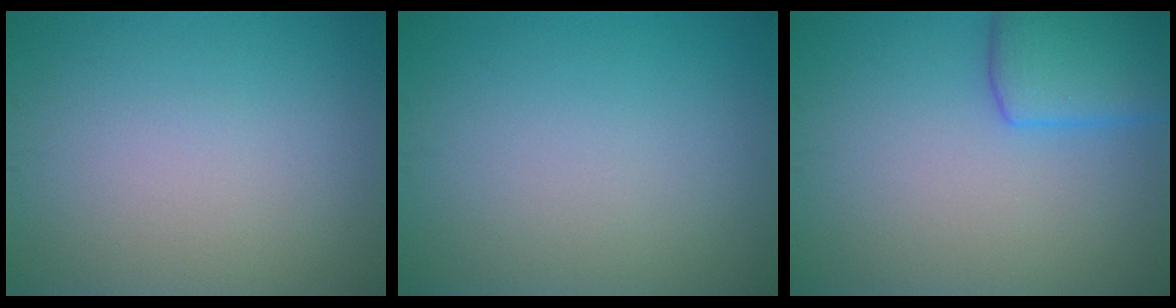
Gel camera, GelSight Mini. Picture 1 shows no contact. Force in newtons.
{"total": 0.0}
{"total": 4.9, "press": 4.8, "slide": 0.3}